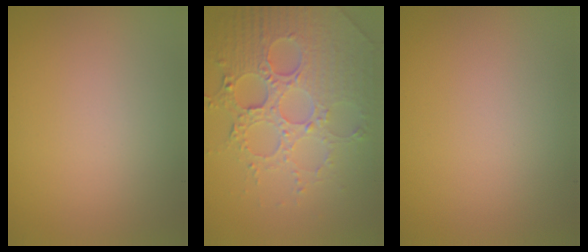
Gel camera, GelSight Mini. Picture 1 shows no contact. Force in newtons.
{"total": 8.1, "press": 5.9, "slide": 5.5}
{"total": 0.0}